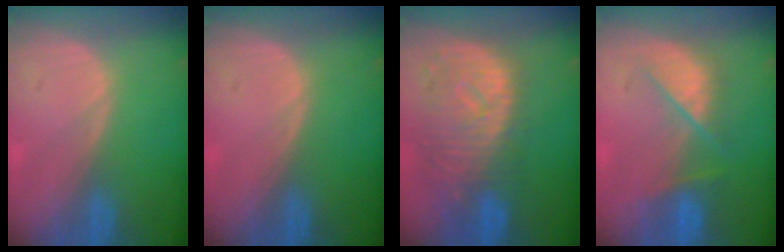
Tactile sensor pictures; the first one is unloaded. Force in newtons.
{"total": 0.0}
{"total": 11.2, "press": 9.8, "slide": 5.4}
{"total": 5.6, "press": 5.6, "slide": 0.9}